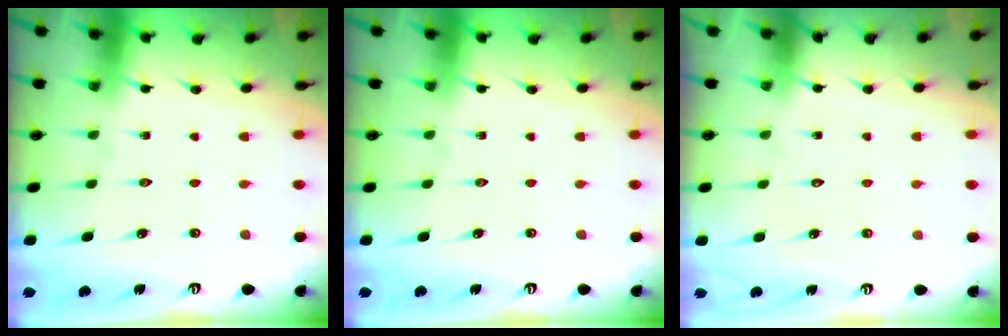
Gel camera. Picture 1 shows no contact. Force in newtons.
{"total": 0.0}
{"total": 1.5, "press": 1.5, "slide": 0.1}